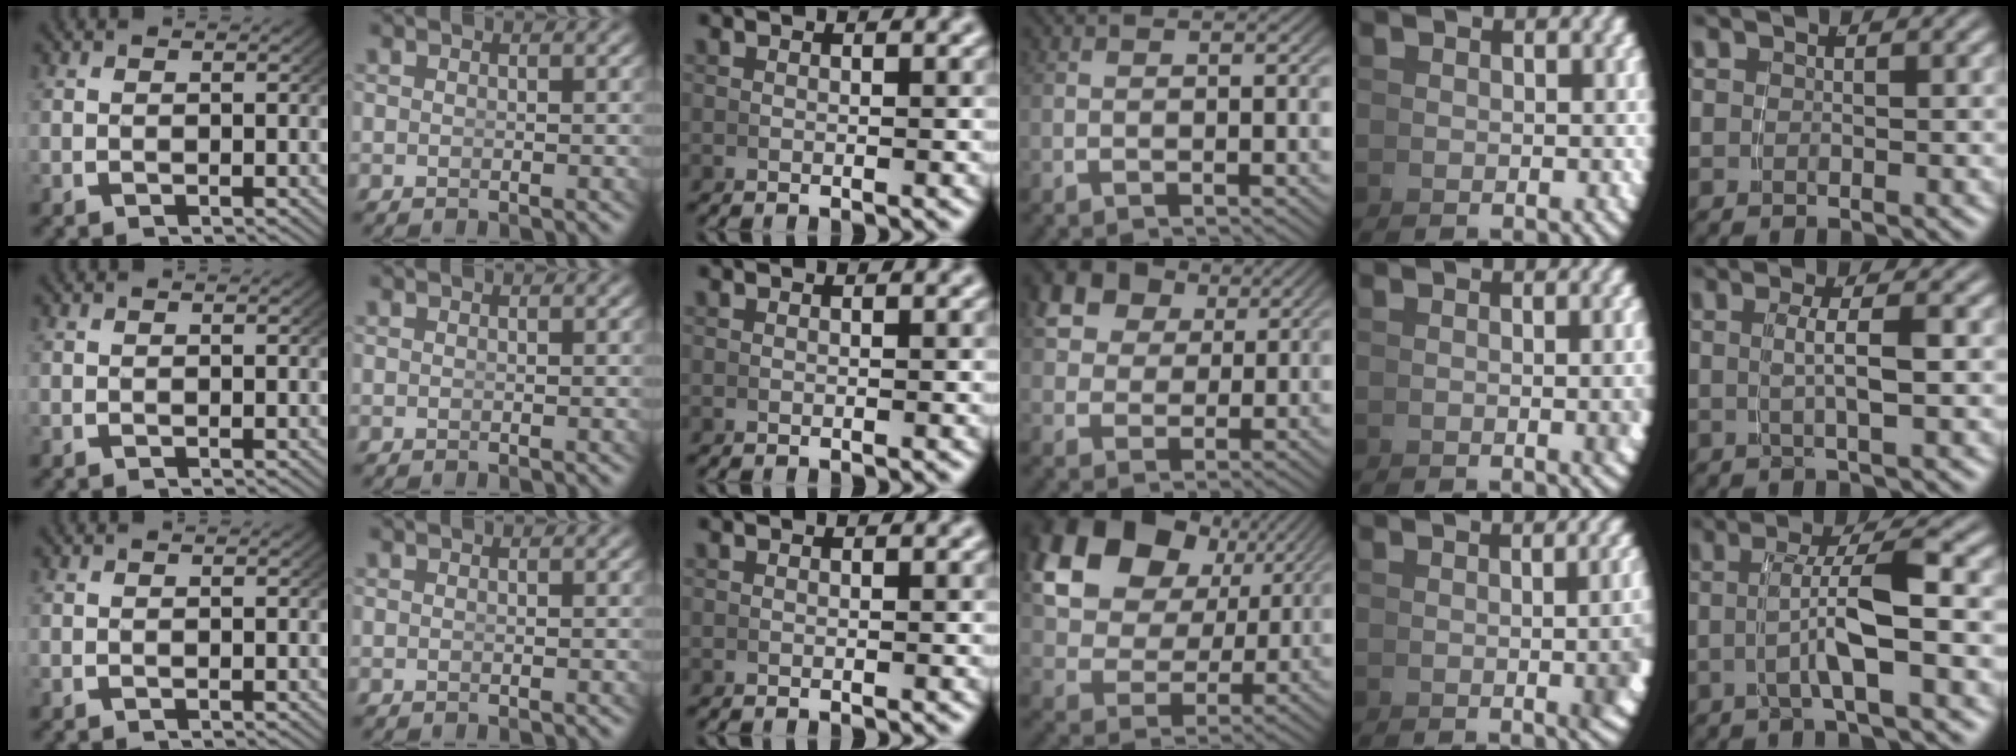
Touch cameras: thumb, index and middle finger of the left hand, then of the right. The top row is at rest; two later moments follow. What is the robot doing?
{"motion": "grasp_and_lifting", "object": "calculator"}